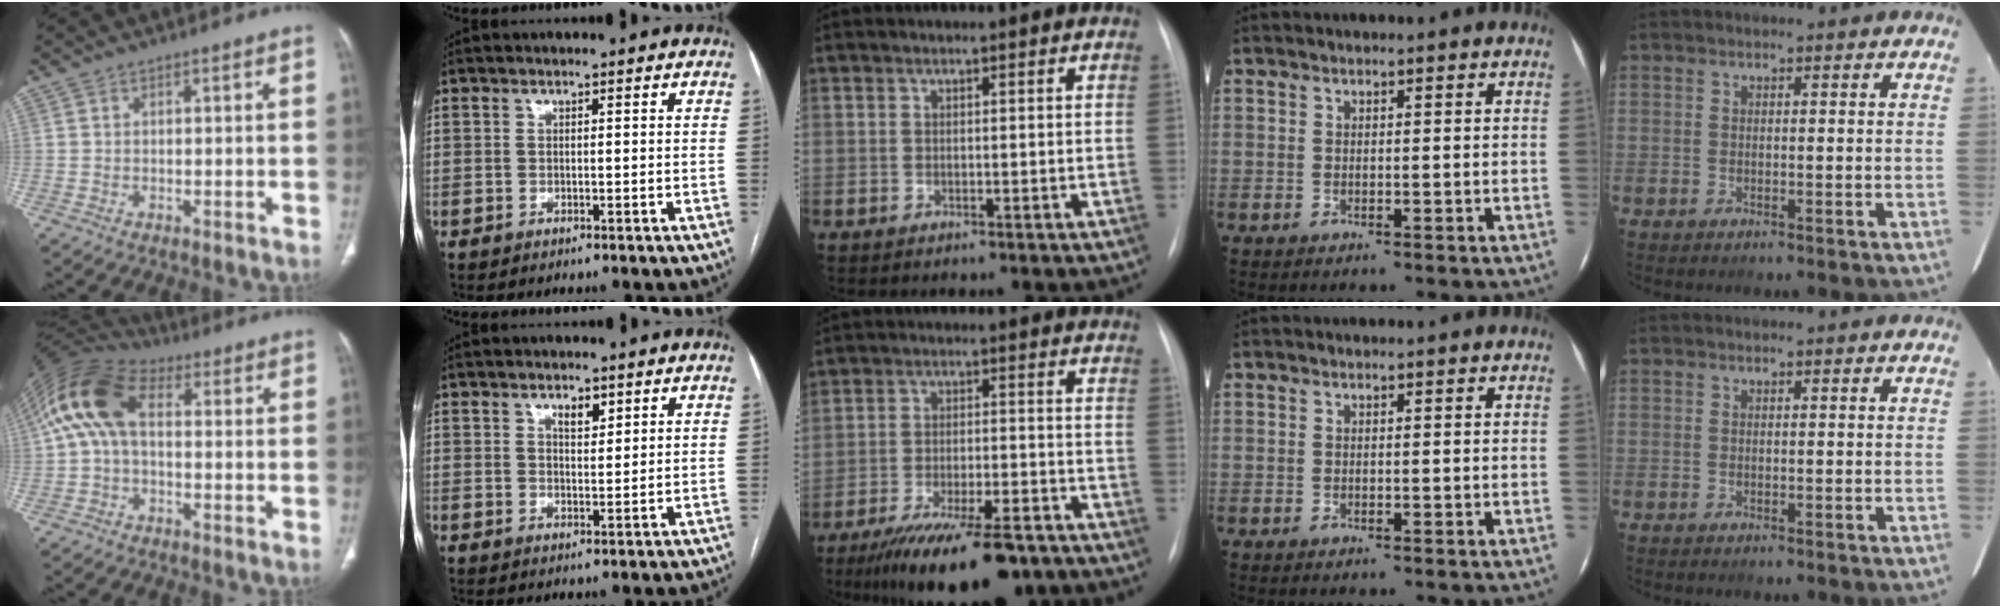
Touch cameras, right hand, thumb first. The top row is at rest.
{"thumb": {"total": 12.6, "force": [1.5, 7.6, 10.0], "torque": [-0.203, 0.037, 0.014]}, "index": {"total": 2.8, "force": [1.7, 1.2, 1.9], "torque": [-0.031, -0.002, 0.030]}, "middle": {"total": 15.8, "force": [-11.9, 4.2, 9.6], "torque": [-0.135, -0.009, -0.185]}}